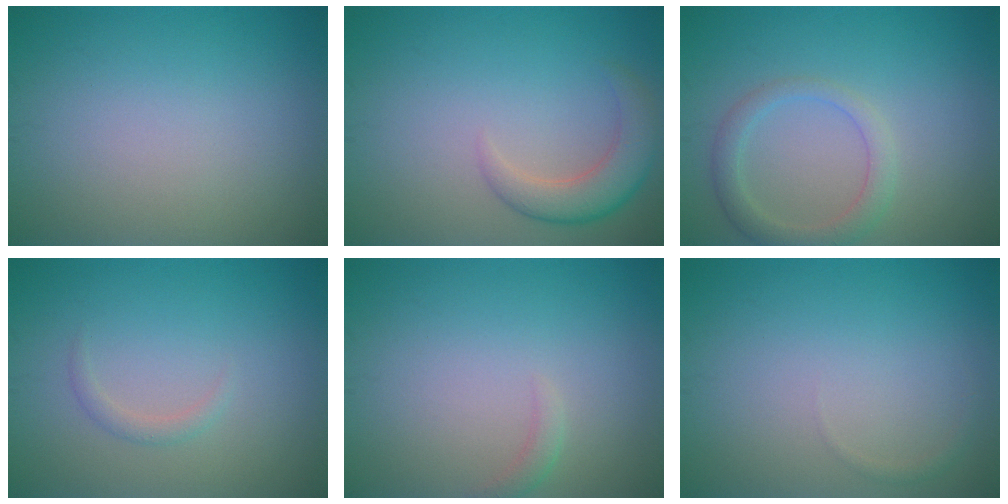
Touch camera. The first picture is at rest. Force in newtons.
{"total": 3.7, "press": 3.7, "slide": 0.4}
{"total": 2.6, "press": 2.6, "slide": 0.3}
{"total": 1.0, "press": 1.0, "slide": 0.0}
{"total": 1.0, "press": 0.9, "slide": 0.2}
{"total": 0.5, "press": 0.5, "slide": 0.0}